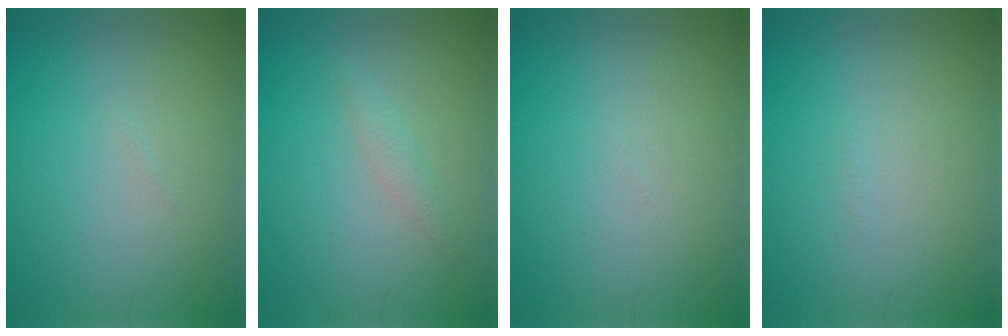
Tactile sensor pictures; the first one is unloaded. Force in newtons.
{"total": 1.1, "press": 1.1, "slide": 0.0}
{"total": 0.0}
{"total": 0.0}